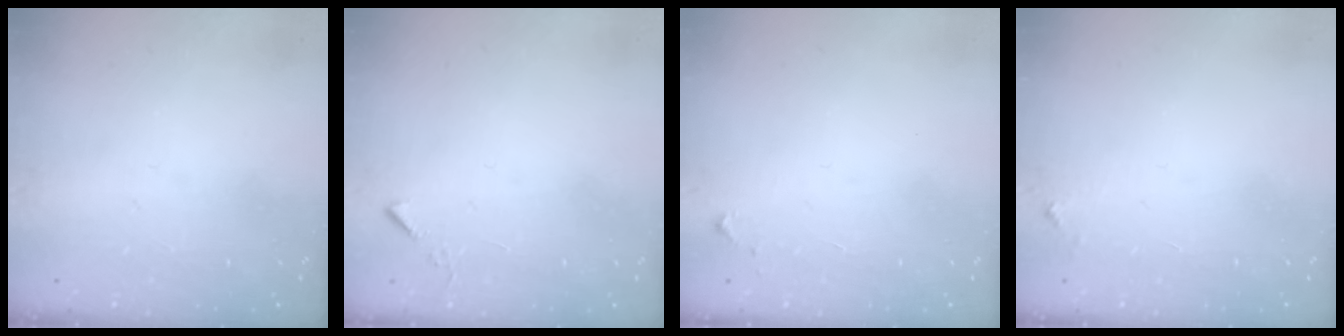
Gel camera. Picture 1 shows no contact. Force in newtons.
{"total": 4.0, "press": 3.9, "slide": 0.5}
{"total": 4.3, "press": 4.3, "slide": 0.7}
{"total": 2.8, "press": 2.8, "slide": 0.2}